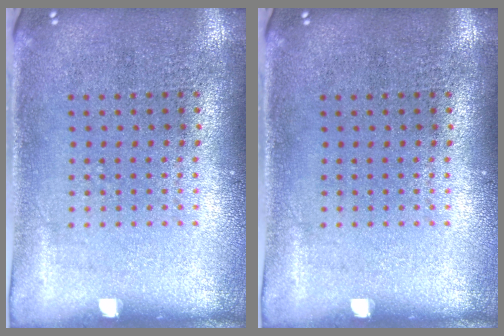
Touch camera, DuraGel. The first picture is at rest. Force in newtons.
{"total": 0.0}